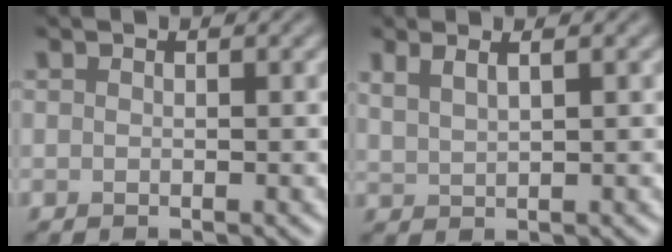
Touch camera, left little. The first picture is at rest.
{"total": 2.3, "force": [1.5, 0.8, 1.5], "torque": [-0.019, 0.003, 0.023]}